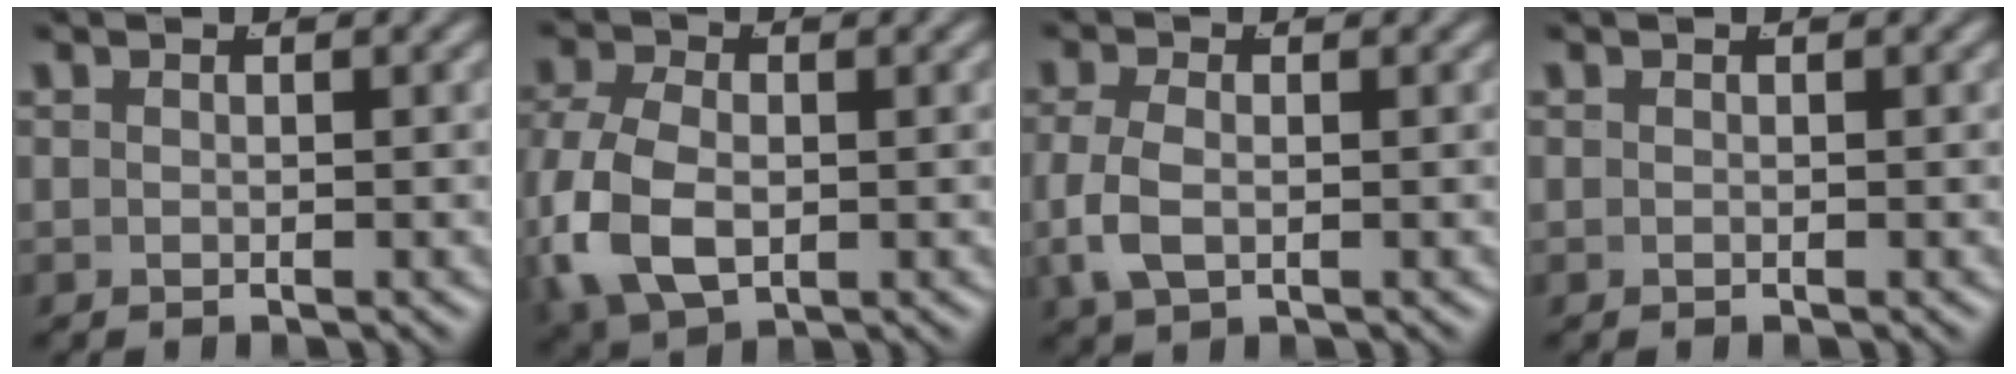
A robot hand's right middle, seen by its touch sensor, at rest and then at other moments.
{"total": 6.4, "force": [-1.0, 4.6, 4.3], "torque": [-0.131, -0.029, 0.004]}
{"total": 3.0, "force": [-0.4, 1.7, 2.4], "torque": [-0.071, -0.013, 0.004]}
{"total": 0.0}